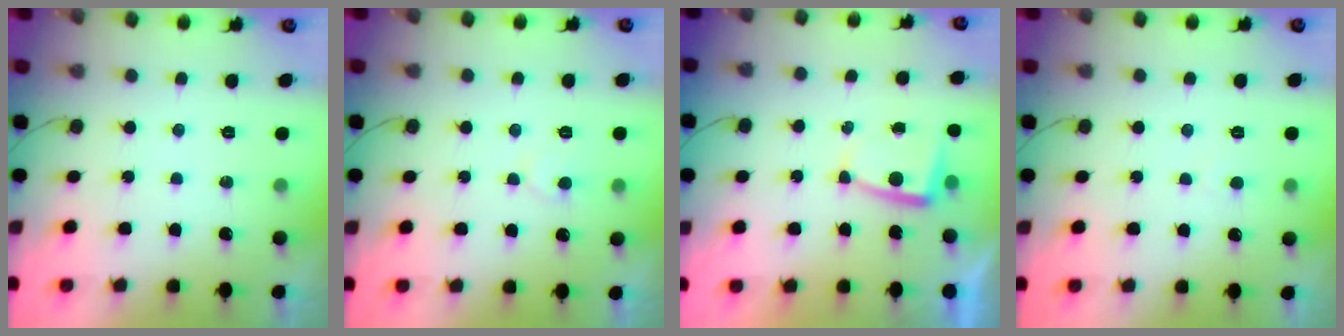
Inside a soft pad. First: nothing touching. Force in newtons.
{"total": 5.1, "press": 5.1, "slide": 0.4}
{"total": 2.9, "press": 2.9, "slide": 0.4}
{"total": 2.5, "press": 2.5, "slide": 0.2}